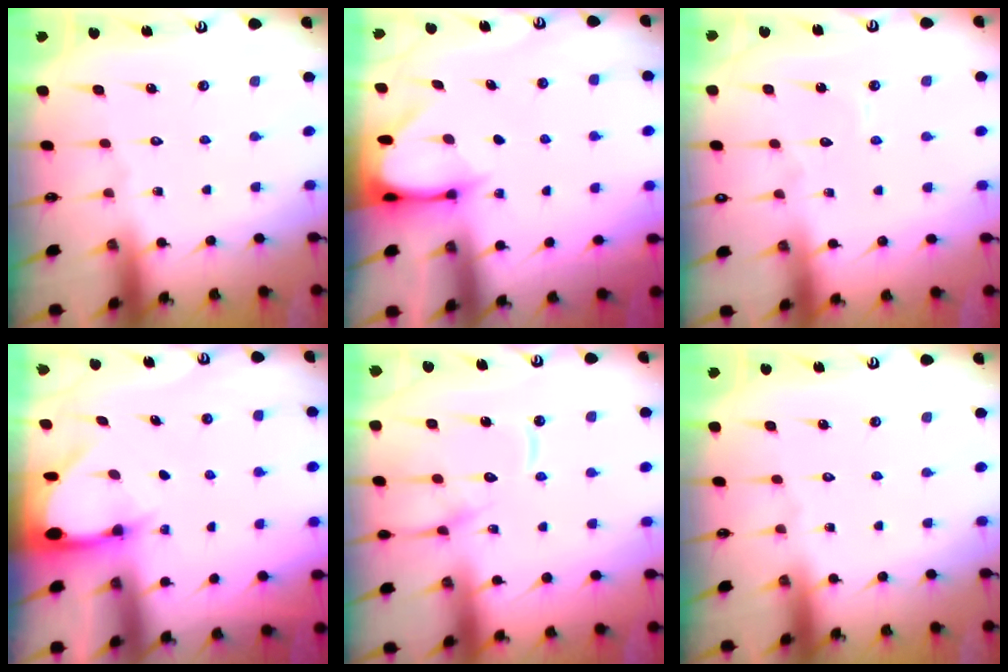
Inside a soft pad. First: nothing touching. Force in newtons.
{"total": 3.4, "press": 3.4, "slide": 0.3}
{"total": 4.1, "press": 4.1, "slide": 0.3}
{"total": 3.1, "press": 3.1, "slide": 0.2}
{"total": 13.0, "press": 12.9, "slide": 1.3}
{"total": 0.0}